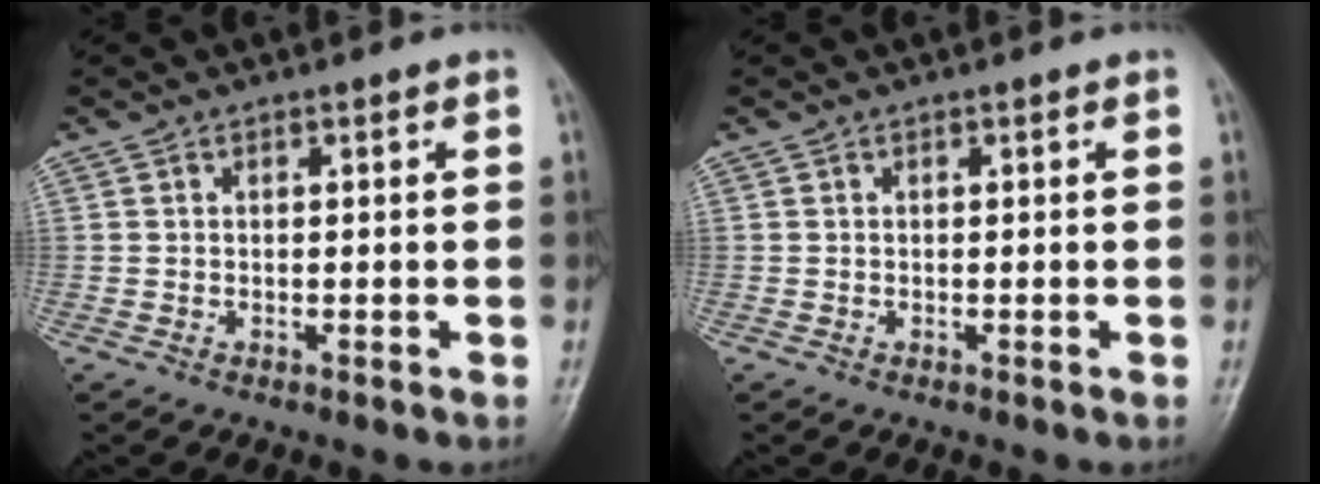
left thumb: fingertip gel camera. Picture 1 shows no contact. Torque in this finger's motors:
{"motor_torque": [0.00, 0.00, 0.00, 0.00, 0.00]}